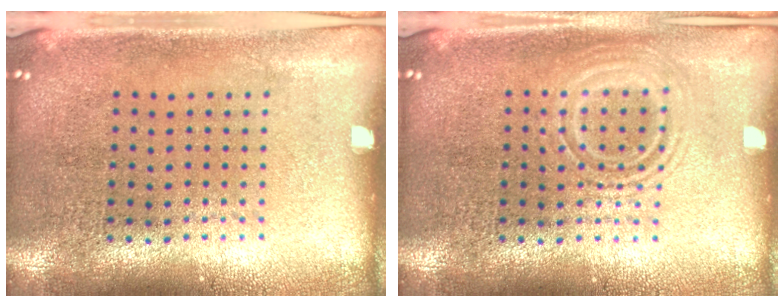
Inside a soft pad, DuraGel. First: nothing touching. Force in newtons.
{"total": 2.4, "press": 2.4, "slide": 0.4}